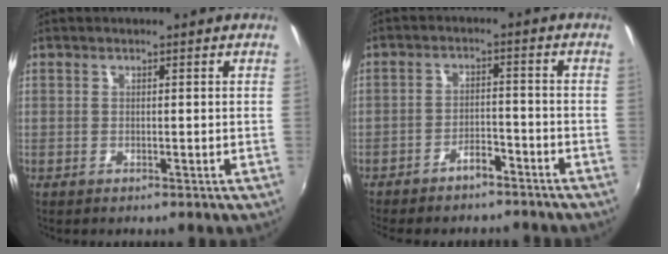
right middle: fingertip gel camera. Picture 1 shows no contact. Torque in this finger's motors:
{"motor_torque": [1.10, -1.04, 0.43, 0.07]}